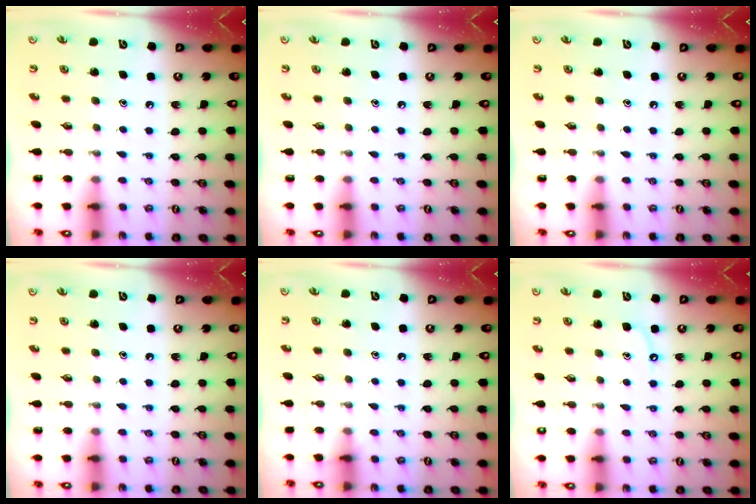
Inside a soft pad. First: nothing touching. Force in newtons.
{"total": 0.0}
{"total": 0.0}
{"total": 0.0}
{"total": 5.2, "press": 5.1, "slide": 0.7}
{"total": 5.1, "press": 5.1, "slide": 0.7}